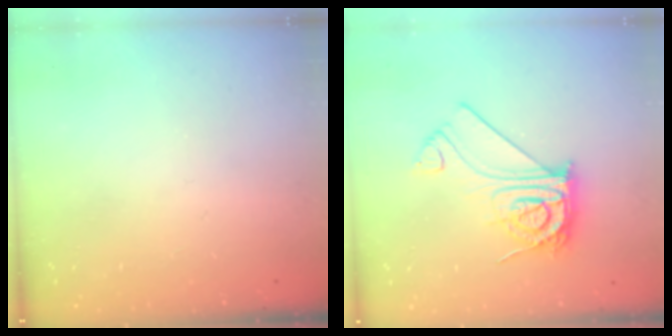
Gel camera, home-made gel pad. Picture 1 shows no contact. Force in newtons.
{"total": 13.7, "press": 13.6, "slide": 1.2}